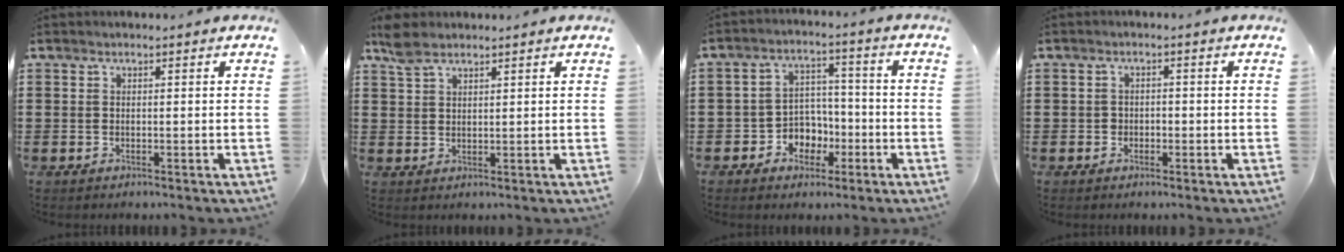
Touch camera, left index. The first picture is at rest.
{"total": 3.6, "force": [2.7, 1.5, 1.8], "torque": [-0.043, 0.006, 0.051]}
{"total": 5.1, "force": [-2.2, 4.4, 1.3], "torque": [-0.036, 0.014, -0.042]}
{"total": 1.3, "force": [-0.5, 1.1, 0.4], "torque": [-0.012, 0.003, -0.013]}